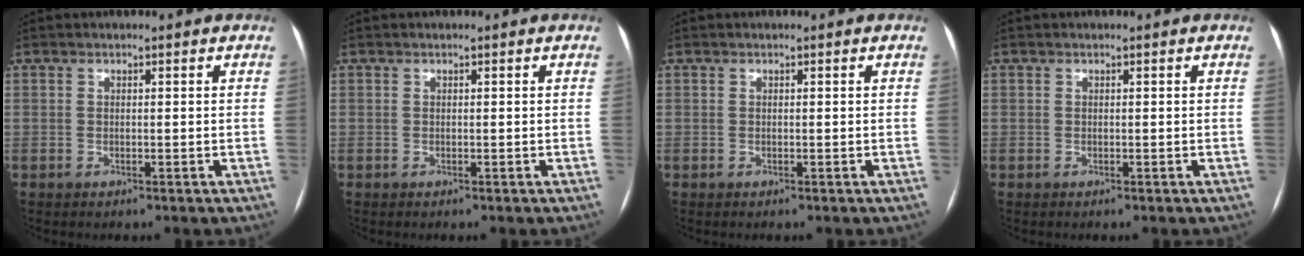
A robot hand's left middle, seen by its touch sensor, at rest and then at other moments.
{"total": 0.0}
{"total": 0.0}
{"total": 0.0}